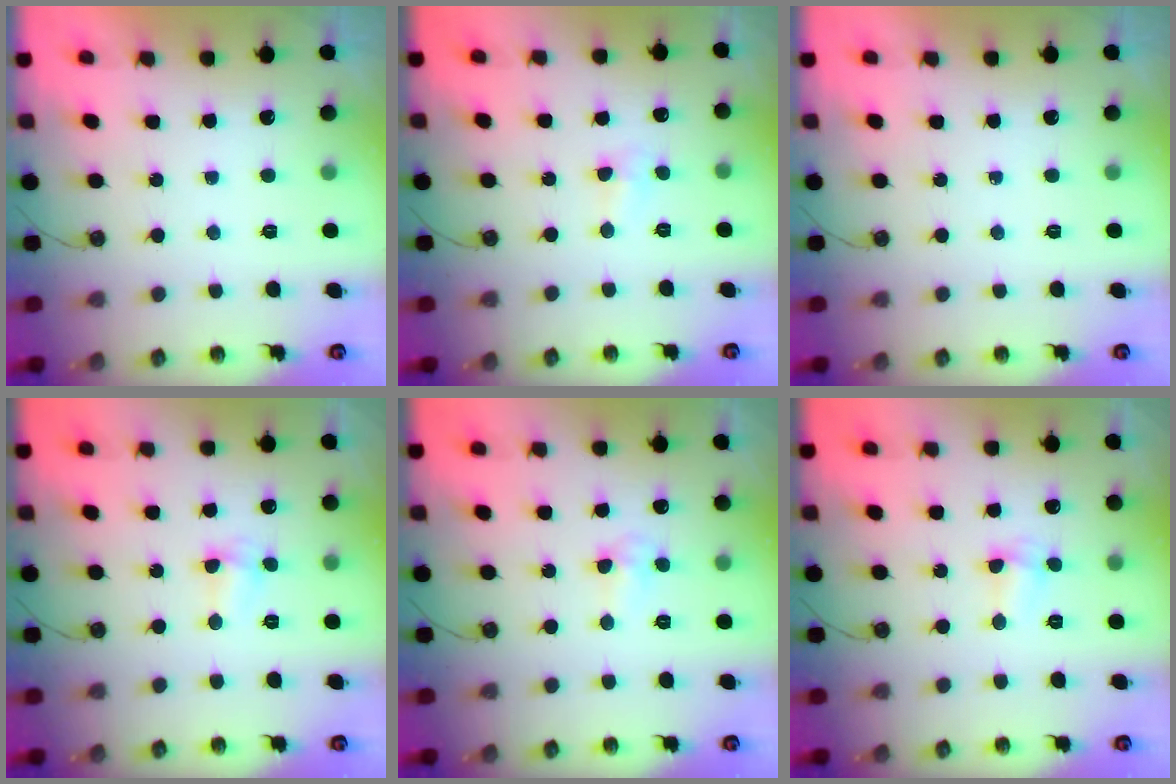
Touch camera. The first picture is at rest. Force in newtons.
{"total": 3.1, "press": 3.1, "slide": 0.5}
{"total": 0.0}
{"total": 2.9, "press": 2.8, "slide": 0.7}
{"total": 3.7, "press": 3.7, "slide": 0.6}
{"total": 2.8, "press": 2.8, "slide": 0.5}